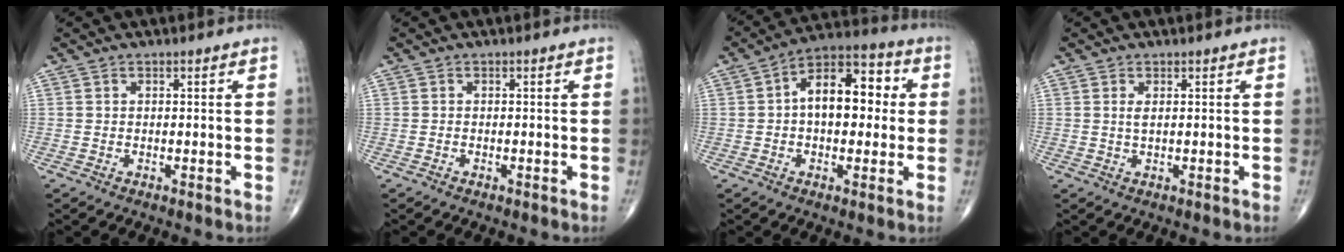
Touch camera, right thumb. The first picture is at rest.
{"total": 0.0}
{"total": 13.0, "force": [1.2, 7.6, 10.5], "torque": [-0.131, 0.032, 0.006]}
{"total": 1.3, "force": [0.4, 0.4, 1.2], "torque": [-0.028, -0.002, 0.010]}